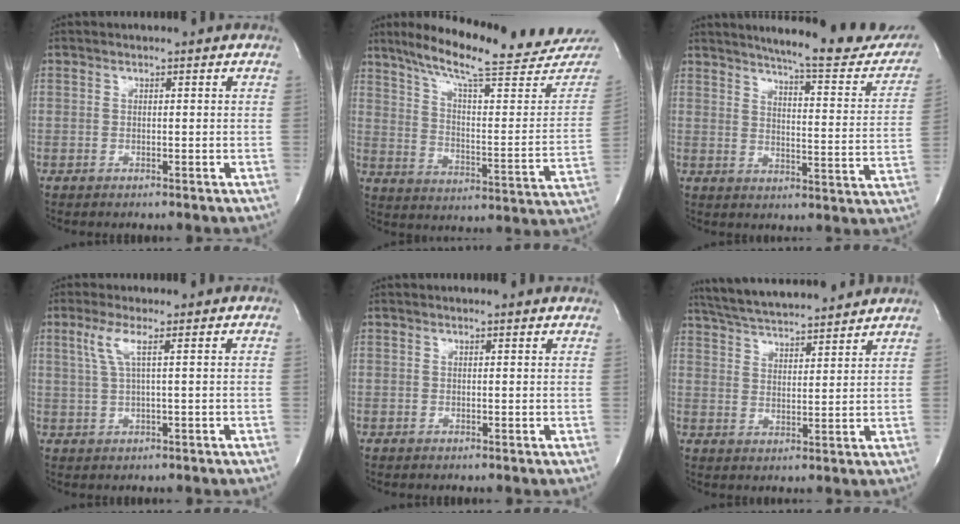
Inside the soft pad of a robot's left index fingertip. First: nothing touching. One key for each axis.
{"total": 25.2, "fx": 22.1, "fy": 2.1, "fz": 11.9, "tx": -0.185, "ty": -0.066, "tz": 0.292}
{"total": 21.2, "fx": 19.0, "fy": 2.7, "fz": 9.2, "tx": -0.122, "ty": -0.068, "tz": 0.220}
{"total": 3.3, "fx": 1.3, "fy": -0.3, "fz": 3.1, "tx": -0.076, "ty": 0.000, "tz": 0.031}
{"total": 4.9, "fx": 4.6, "fy": 0.4, "fz": 1.5, "tx": -0.025, "ty": 0.008, "tz": 0.039}
{"total": 15.3, "fx": 14.0, "fy": 1.6, "fz": 5.8, "tx": -0.108, "ty": 0.024, "tz": 0.217}